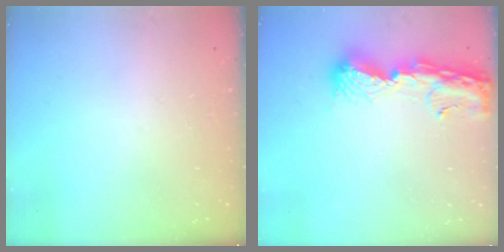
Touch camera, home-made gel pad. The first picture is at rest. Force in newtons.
{"total": 12.9, "press": 12.9, "slide": 1.3}